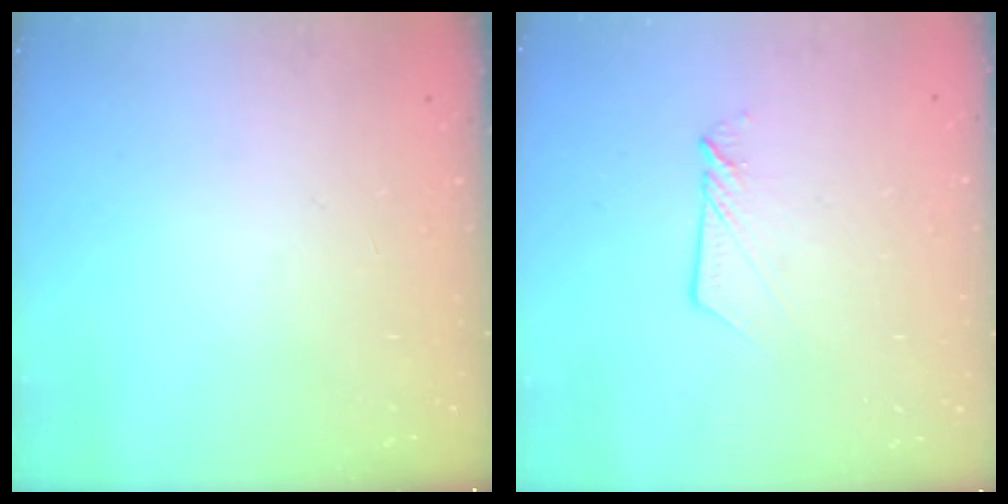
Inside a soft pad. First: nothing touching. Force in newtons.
{"total": 4.5, "press": 4.5, "slide": 0.3}